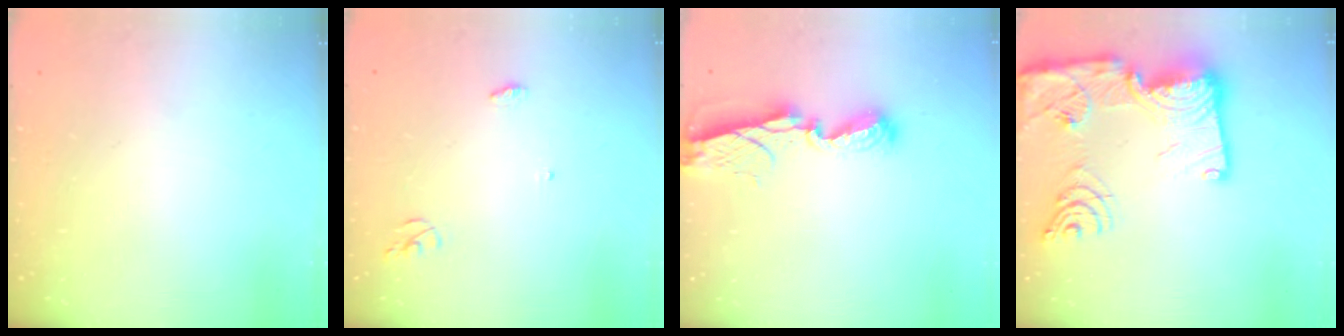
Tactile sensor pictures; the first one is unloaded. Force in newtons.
{"total": 3.7, "press": 3.7, "slide": 0.1}
{"total": 8.4, "press": 8.4, "slide": 1.1}
{"total": 25.2, "press": 25.1, "slide": 2.6}